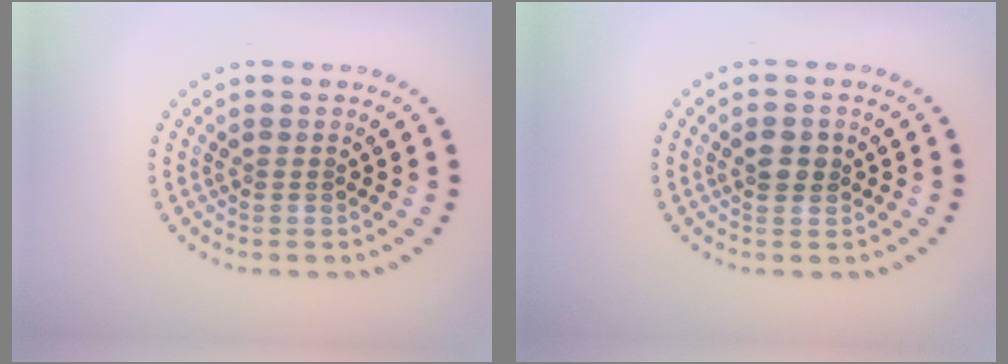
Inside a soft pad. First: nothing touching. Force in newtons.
{"total": 1.8, "press": 1.7, "slide": 0.7}